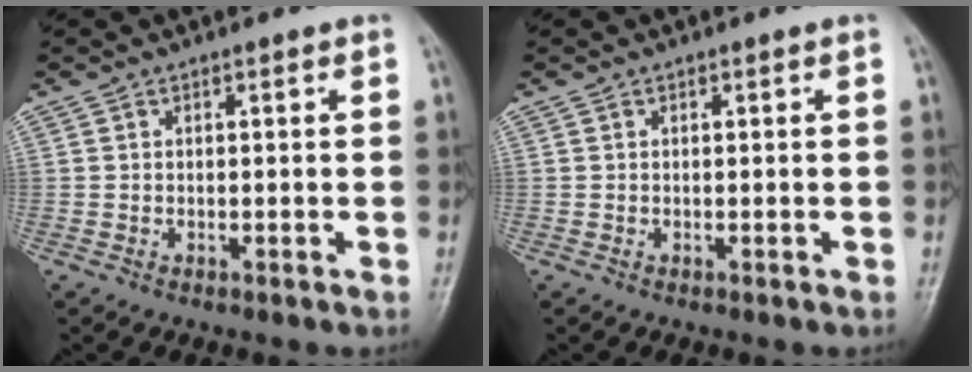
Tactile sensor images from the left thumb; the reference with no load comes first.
{"total": 0.0}